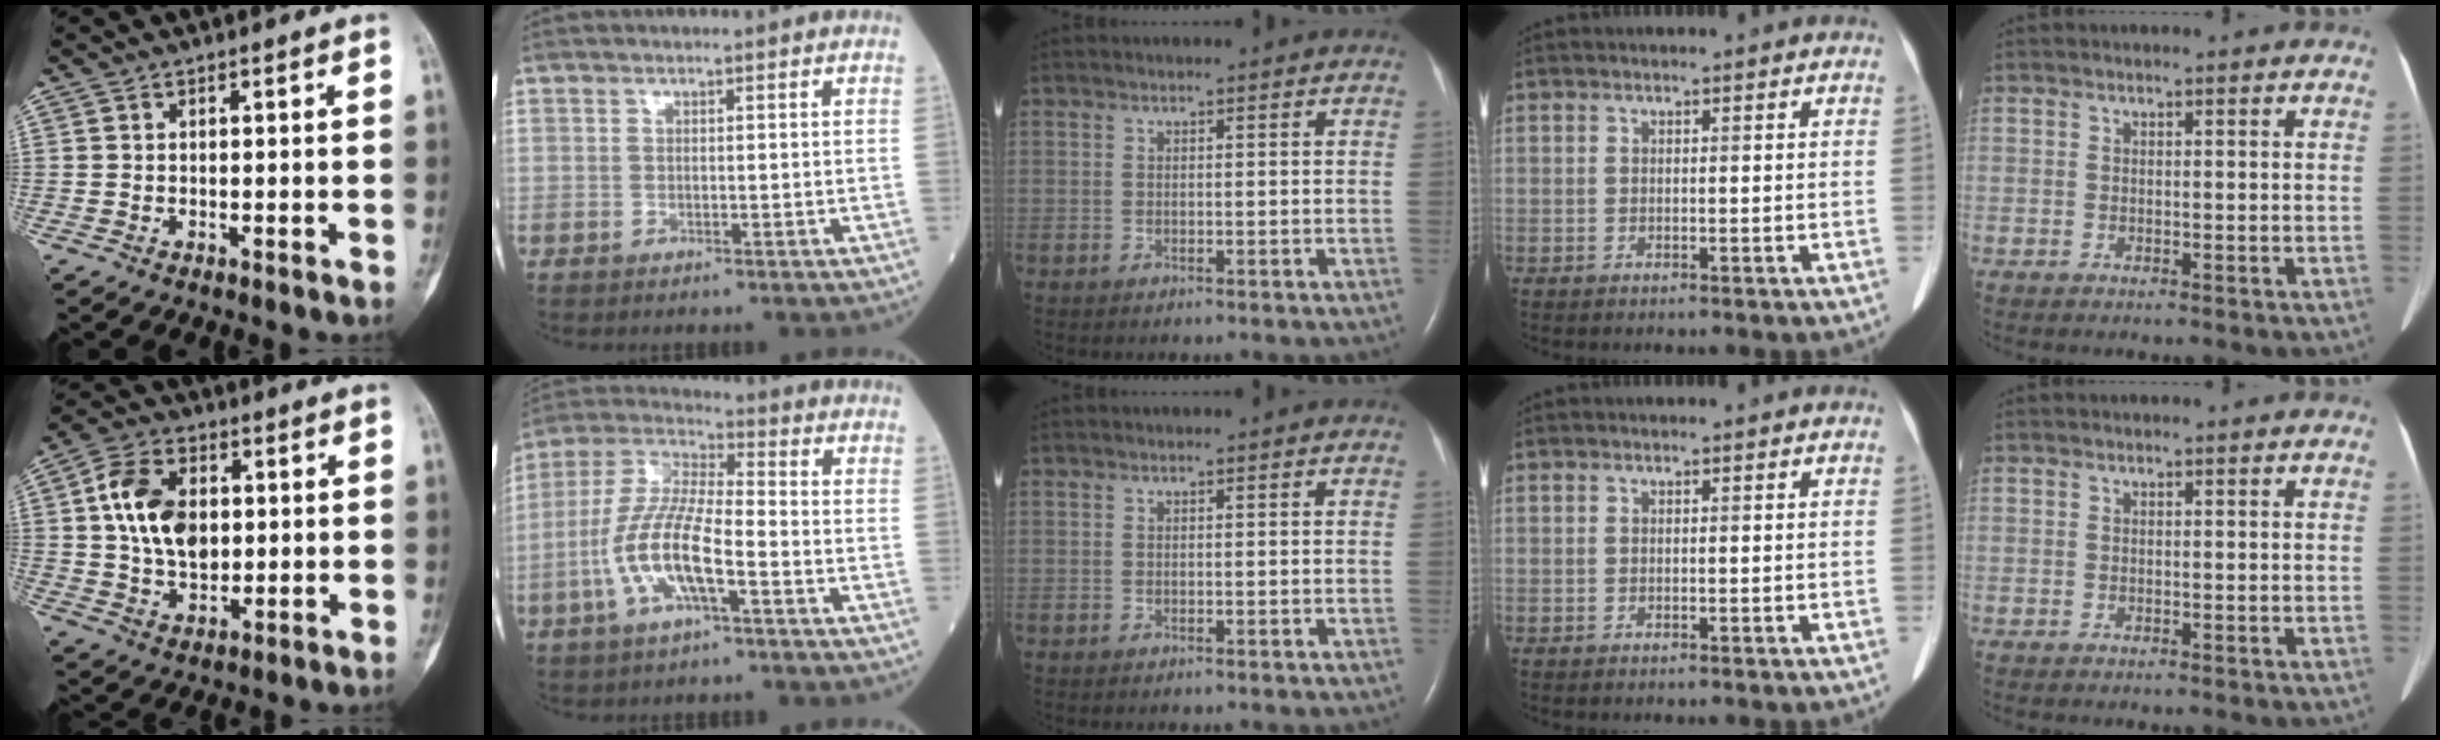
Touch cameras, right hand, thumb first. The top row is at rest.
{"thumb": {"total": 12.9, "force": [1.8, 8.6, 9.5], "torque": [-0.154, 0.003, 0.032]}, "index": {"total": 12.3, "force": [-3.9, 2.8, 11.4], "torque": [-0.247, 0.003, -0.076]}}